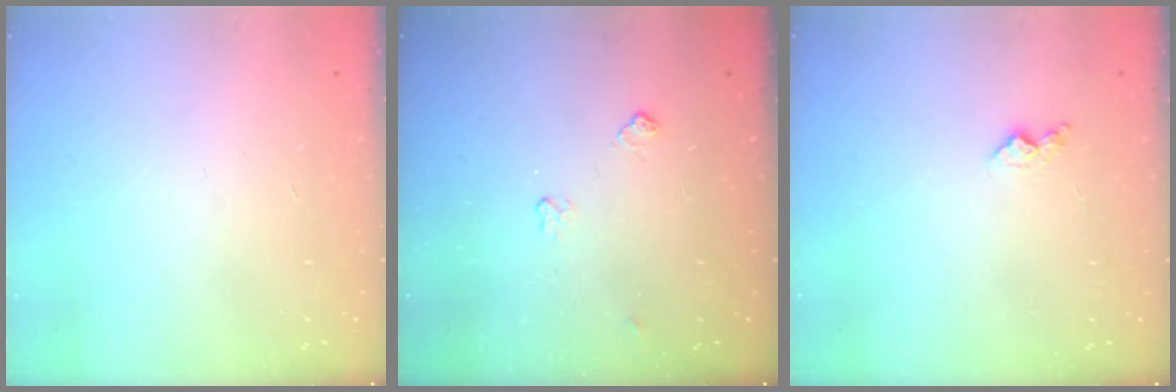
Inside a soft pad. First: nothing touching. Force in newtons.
{"total": 3.9, "press": 3.9, "slide": 0.5}
{"total": 3.3, "press": 3.3, "slide": 0.4}